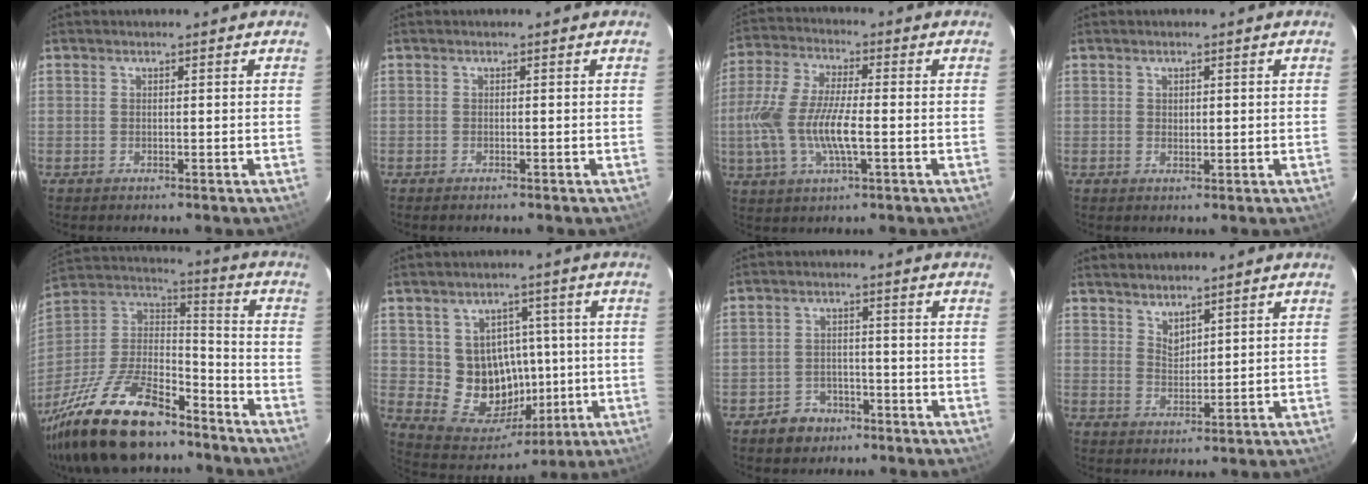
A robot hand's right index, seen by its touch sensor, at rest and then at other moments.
{"total": 0.5, "force": [-0.5, 0.1, 0.2], "torque": [-0.005, -0.001, -0.008]}
{"total": 13.4, "force": [-2.4, 4.3, 12.5], "torque": [-0.266, -0.004, -0.048]}
{"total": 1.3, "force": [0.5, 0.9, 0.8], "torque": [-0.011, 0.003, 0.010]}
{"total": 28.0, "force": [-19.9, 11.1, 16.4], "torque": [-0.344, -0.009, -0.329]}
{"total": 13.2, "force": [0.1, 12.2, 5.0], "torque": [-0.107, 0.014, 0.026]}
{"total": 5.4, "force": [-3.6, 3.9, 1.1], "torque": [-0.039, 0.016, -0.048]}
{"total": 4.0, "force": [3.6, 1.1, 1.3], "torque": [-0.016, -0.001, 0.065]}